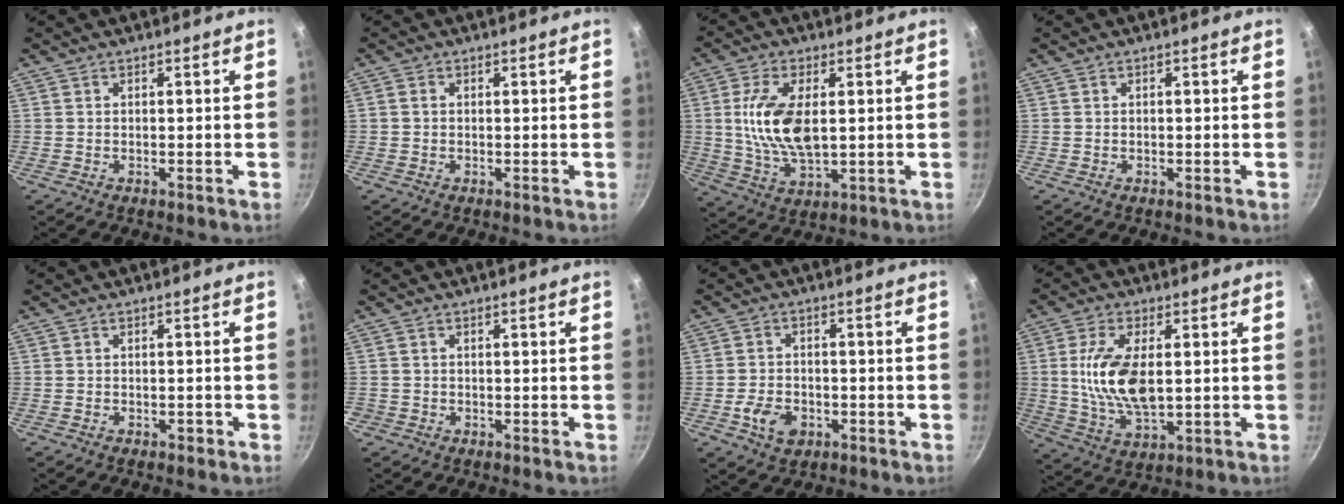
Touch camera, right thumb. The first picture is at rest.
{"total": 1.0, "force": [0.0, 0.9, 0.5], "torque": [-0.010, 0.005, -0.001]}
{"total": 12.7, "force": [1.6, 6.3, 10.9], "torque": [-0.208, -0.005, 0.036]}
{"total": 0.0}
{"total": 1.0, "force": [-0.6, 0.7, 0.4], "torque": [-0.003, 0.007, -0.005]}
{"total": 1.2, "force": [-0.6, 1.1, 0.1], "torque": [-0.003, 0.004, -0.006]}
{"total": 6.4, "force": [-2.4, 4.5, 3.8], "torque": [-0.062, 0.016, -0.041]}
{"total": 12.7, "force": [1.2, 6.2, 11.0], "torque": [-0.210, -0.006, 0.028]}